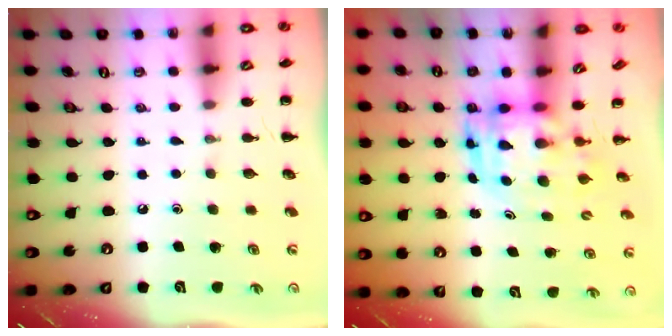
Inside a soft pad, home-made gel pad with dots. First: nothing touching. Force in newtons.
{"total": 3.8, "press": 3.7, "slide": 0.9}